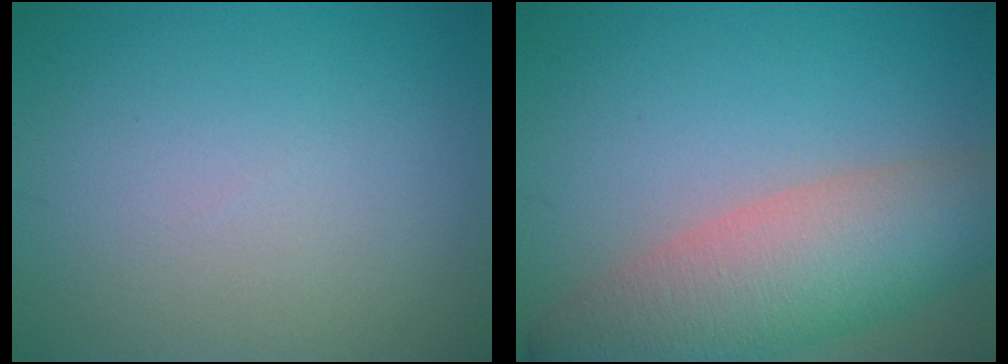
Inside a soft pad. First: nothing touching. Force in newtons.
{"total": 8.8, "press": 8.8, "slide": 0.8}